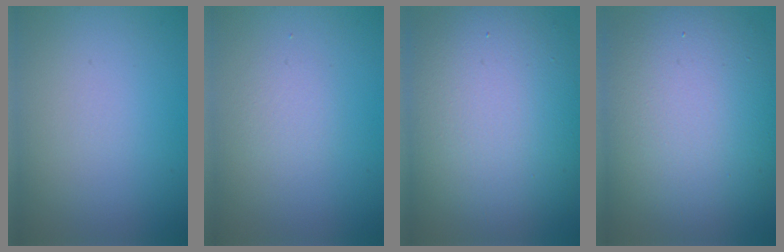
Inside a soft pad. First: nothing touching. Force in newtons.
{"total": 1.3, "press": 1.3, "slide": 0.1}
{"total": 14.8, "press": 14.8, "slide": 0.9}
{"total": 13.9, "press": 13.9, "slide": 0.8}